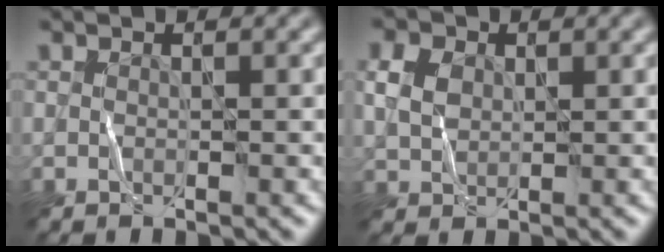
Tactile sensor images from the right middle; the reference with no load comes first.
{"total": 2.5, "force": [1.0, 2.0, 1.1], "torque": [-0.040, 0.007, 0.020]}